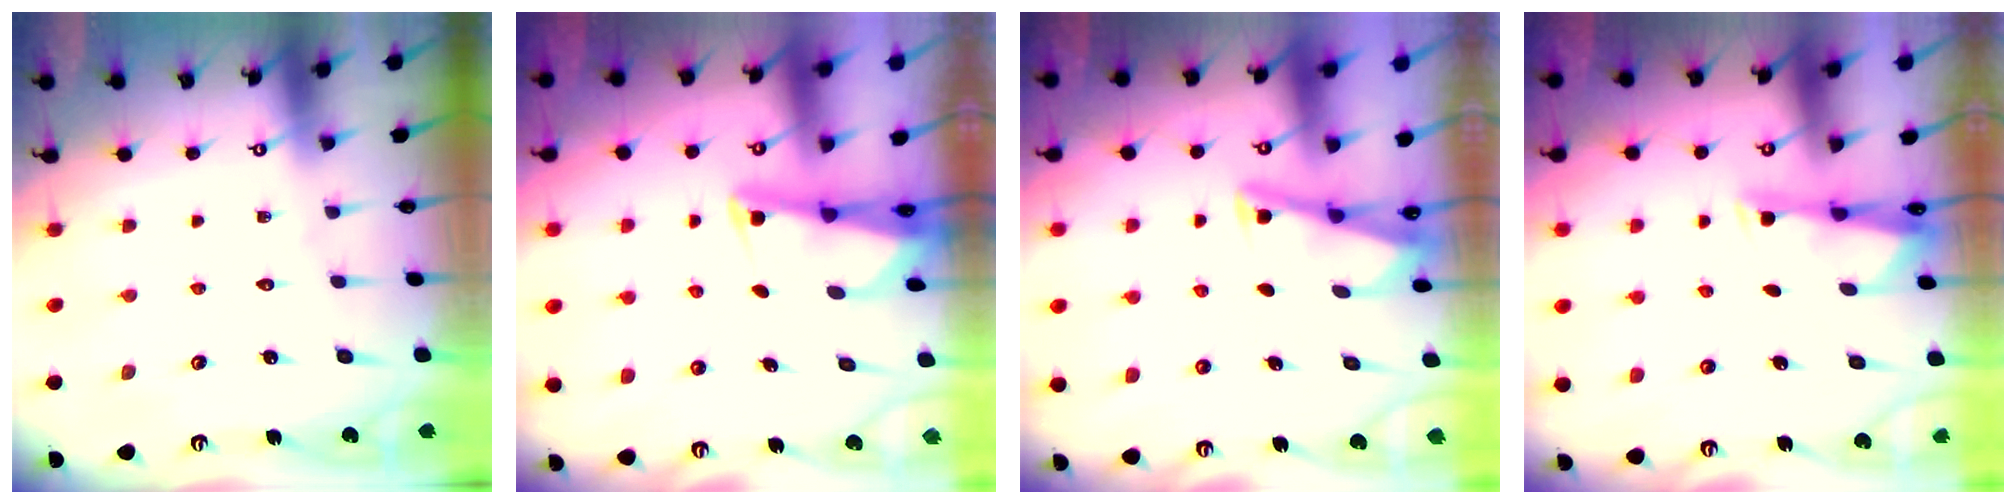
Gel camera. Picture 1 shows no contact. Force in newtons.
{"total": 2.5, "press": 2.5, "slide": 0.2}
{"total": 3.0, "press": 3.0, "slide": 0.3}
{"total": 3.0, "press": 2.9, "slide": 0.6}